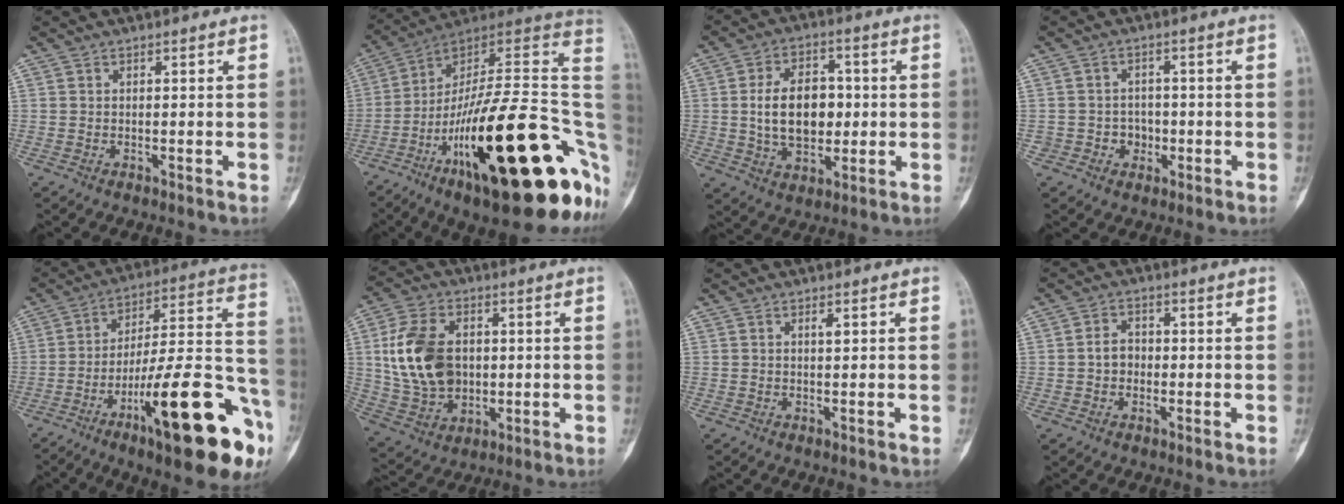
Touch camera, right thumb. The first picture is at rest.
{"total": 34.6, "force": [-10.3, 10.3, 31.4], "torque": [-0.389, 0.071, -0.160]}
{"total": 12.7, "force": [0.4, 8.3, 9.6], "torque": [-0.132, 0.008, 0.013]}
{"total": 3.6, "force": [-1.0, 3.3, 0.9], "torque": [0.016, 0.014, -0.015]}
{"total": 26.7, "force": [-12.2, 6.6, 22.8], "torque": [-0.293, 0.071, -0.180]}
{"total": 15.5, "force": [1.6, 10.9, 10.9], "torque": [-0.189, 0.001, 0.039]}
{"total": 1.2, "force": [0.5, 0.3, 1.0], "torque": [-0.017, 0.002, 0.009]}
{"total": 3.7, "force": [-0.3, 2.9, 2.1], "torque": [-0.022, 0.013, -0.010]}